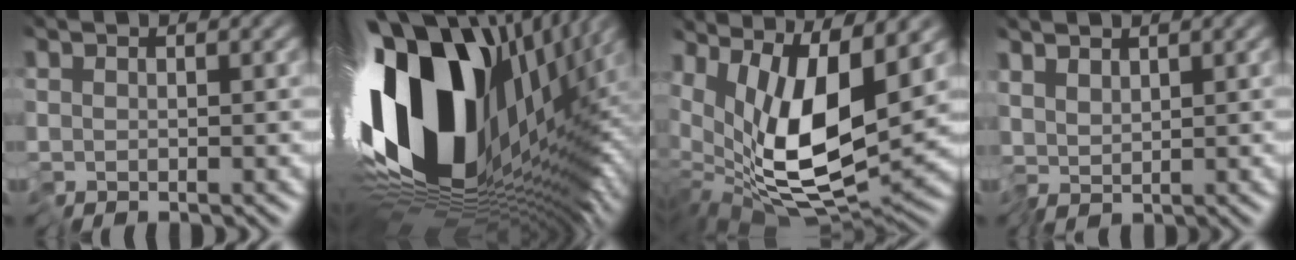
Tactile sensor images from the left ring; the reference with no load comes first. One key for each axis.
{"total": 18.7, "fx": 0.7, "fy": 10.3, "fz": 15.6, "tx": -0.284, "ty": -0.044, "tz": 0.020}
{"total": 11.6, "fx": 3.3, "fy": 4.6, "fz": 10.1, "tx": -0.191, "ty": -0.017, "tz": 0.062}
{"total": 1.4, "fx": 0.6, "fy": 0.8, "fz": 0.9, "tx": -0.022, "ty": -0.001, "tz": 0.010}